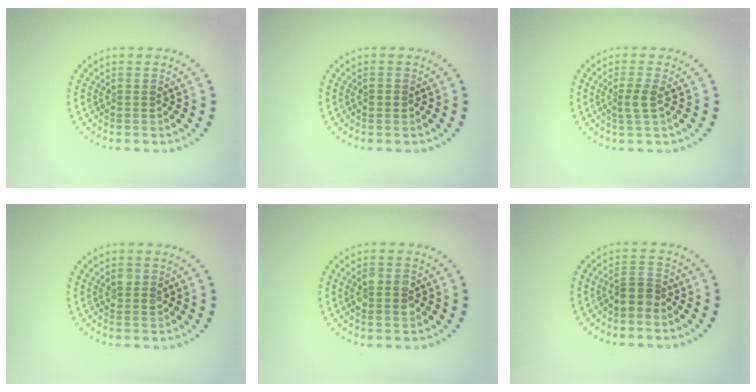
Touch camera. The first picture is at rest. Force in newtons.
{"total": 0.9, "press": 0.9, "slide": 0.2}
{"total": 1.6, "press": 1.4, "slide": 0.8}
{"total": 1.3, "press": 1.2, "slide": 0.3}
{"total": 2.3, "press": 2.2, "slide": 0.4}
{"total": 2.1, "press": 1.7, "slide": 1.3}